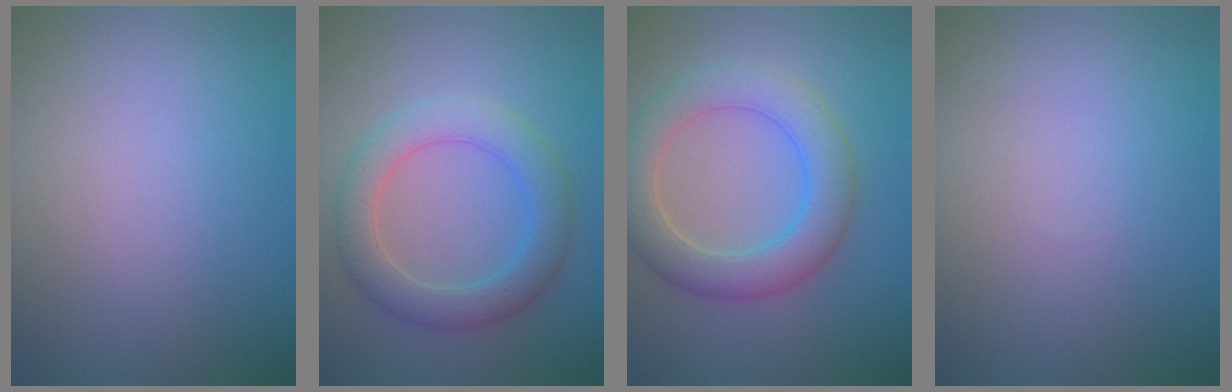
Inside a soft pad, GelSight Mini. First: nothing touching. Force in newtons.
{"total": 4.9, "press": 4.9, "slide": 0.2}
{"total": 5.8, "press": 5.8, "slide": 0.2}
{"total": 0.0}